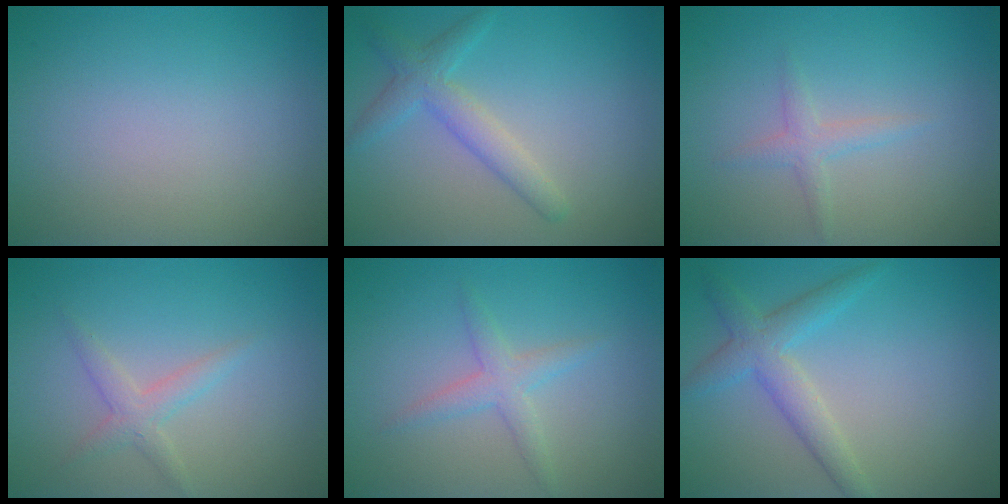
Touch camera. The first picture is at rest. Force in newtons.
{"total": 1.9, "press": 1.9, "slide": 0.2}
{"total": 1.5, "press": 1.5, "slide": 0.1}
{"total": 1.8, "press": 1.8, "slide": 0.0}
{"total": 2.1, "press": 2.1, "slide": 0.0}
{"total": 3.3, "press": 3.3, "slide": 0.2}